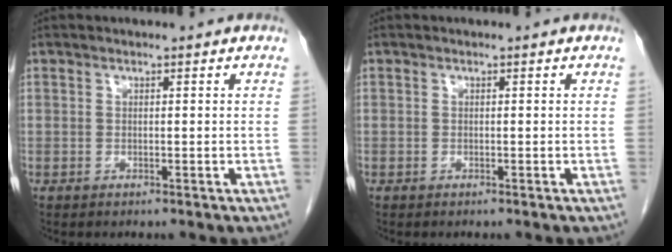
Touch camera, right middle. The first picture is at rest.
{"total": 0.0}